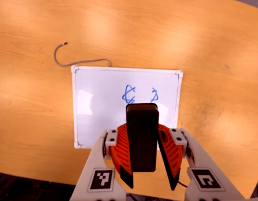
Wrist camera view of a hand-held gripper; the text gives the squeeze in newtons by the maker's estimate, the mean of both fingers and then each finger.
{"total": 8.8, "left": 8.1, "right": 9.5}